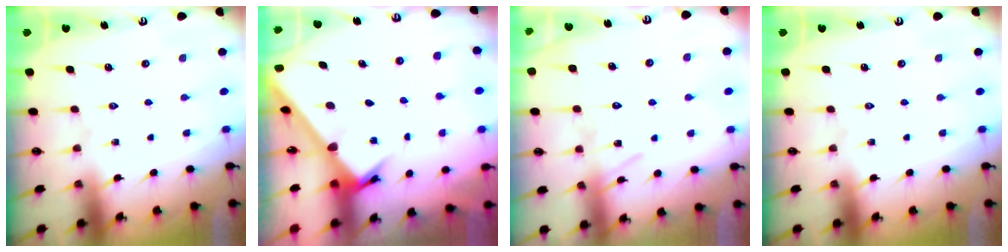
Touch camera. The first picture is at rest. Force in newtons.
{"total": 2.5, "press": 2.5, "slide": 0.3}
{"total": 10.0, "press": 10.0, "slide": 0.7}
{"total": 0.0}